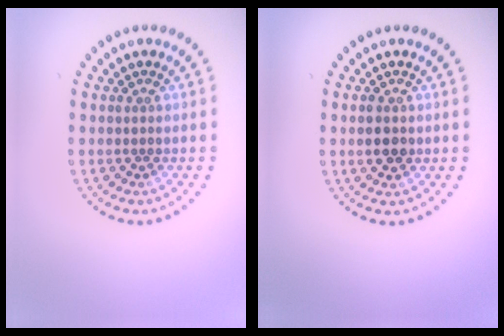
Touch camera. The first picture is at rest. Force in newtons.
{"total": 2.3, "press": 2.3, "slide": 0.1}